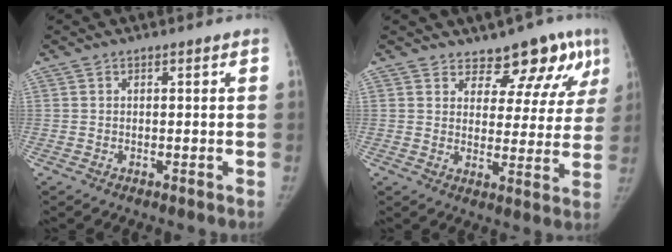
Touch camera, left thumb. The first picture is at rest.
{"total": 11.4, "force": [8.4, 5.9, 4.9], "torque": [-0.010, -0.048, 0.097]}